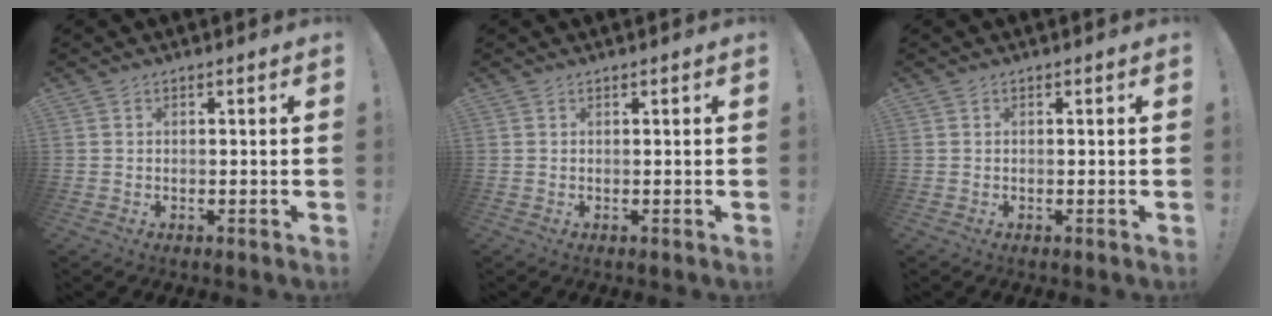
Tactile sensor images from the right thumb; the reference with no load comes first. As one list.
[{"total": 0.0}, {"total": 0.0}]